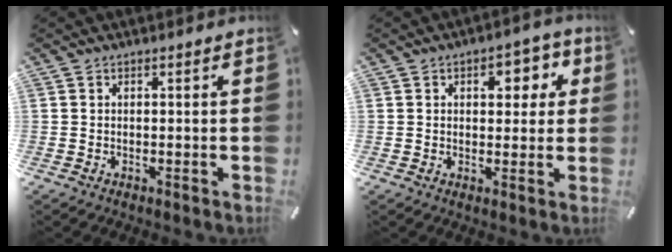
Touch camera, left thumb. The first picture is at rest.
{"total": 6.7, "force": [2.1, 4.3, 4.6], "torque": [-0.044, -0.007, 0.023]}